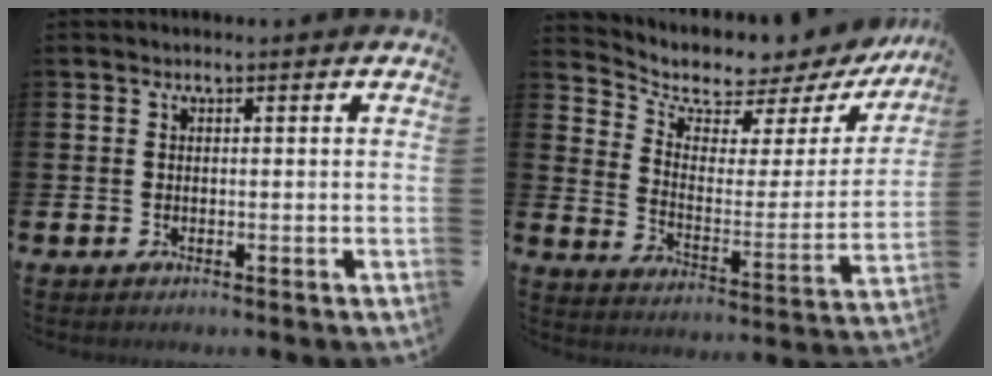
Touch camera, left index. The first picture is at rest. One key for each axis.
{"total": 5.9, "fx": 5.3, "fy": 2.4, "fz": 1.1, "tx": -0.056, "ty": -0.047, "tz": 0.085}